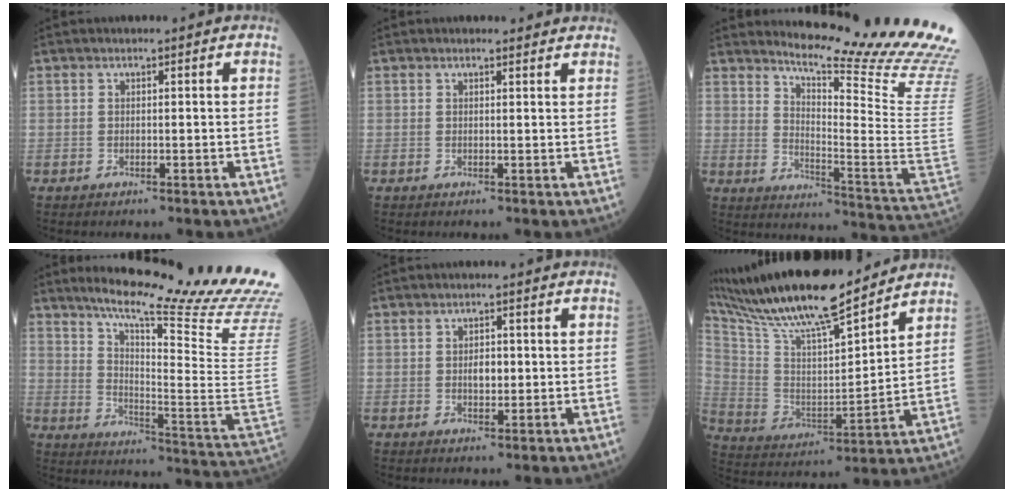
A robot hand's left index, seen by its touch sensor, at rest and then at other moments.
{"total": 2.7, "force": [2.5, 0.7, 0.5], "torque": [-0.013, 0.009, 0.027]}
{"total": 21.6, "force": [19.2, -3.2, 9.4], "torque": [-0.160, -0.147, 0.248]}
{"total": 28.0, "force": [23.7, -2.2, 14.9], "torque": [-0.224, -0.121, 0.312]}
{"total": 2.3, "force": [0.0, 1.4, 1.8], "torque": [-0.033, -0.002, 0.002]}
{"total": 22.8, "force": [19.3, 2.9, 11.8], "torque": [-0.229, 0.010, 0.340]}